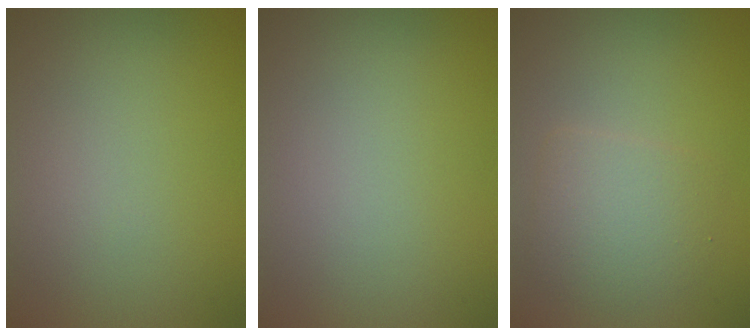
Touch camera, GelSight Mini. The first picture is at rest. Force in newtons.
{"total": 0.0}
{"total": 3.2, "press": 3.2, "slide": 0.0}